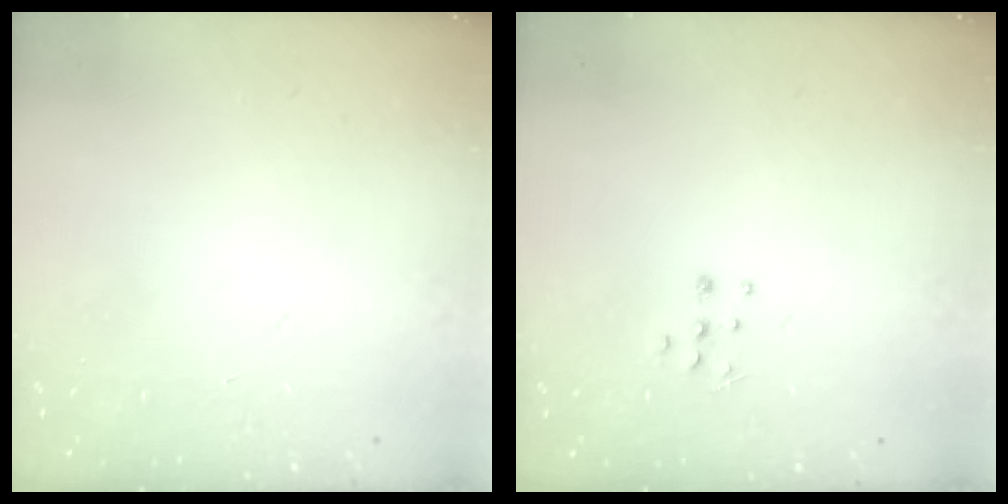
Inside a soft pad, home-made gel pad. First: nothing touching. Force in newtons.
{"total": 4.6, "press": 4.5, "slide": 0.7}